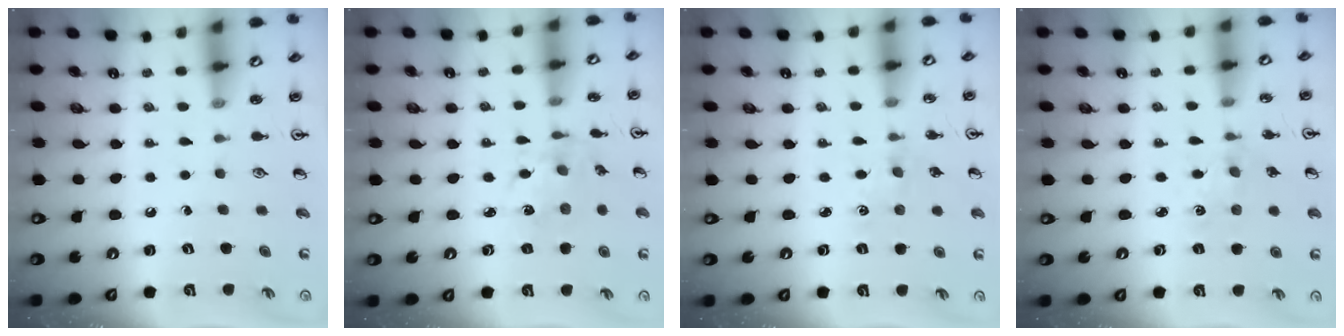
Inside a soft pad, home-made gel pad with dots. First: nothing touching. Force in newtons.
{"total": 5.3, "press": 5.1, "slide": 1.5}
{"total": 1.2, "press": 1.2, "slide": 0.2}
{"total": 2.5, "press": 2.5, "slide": 0.5}